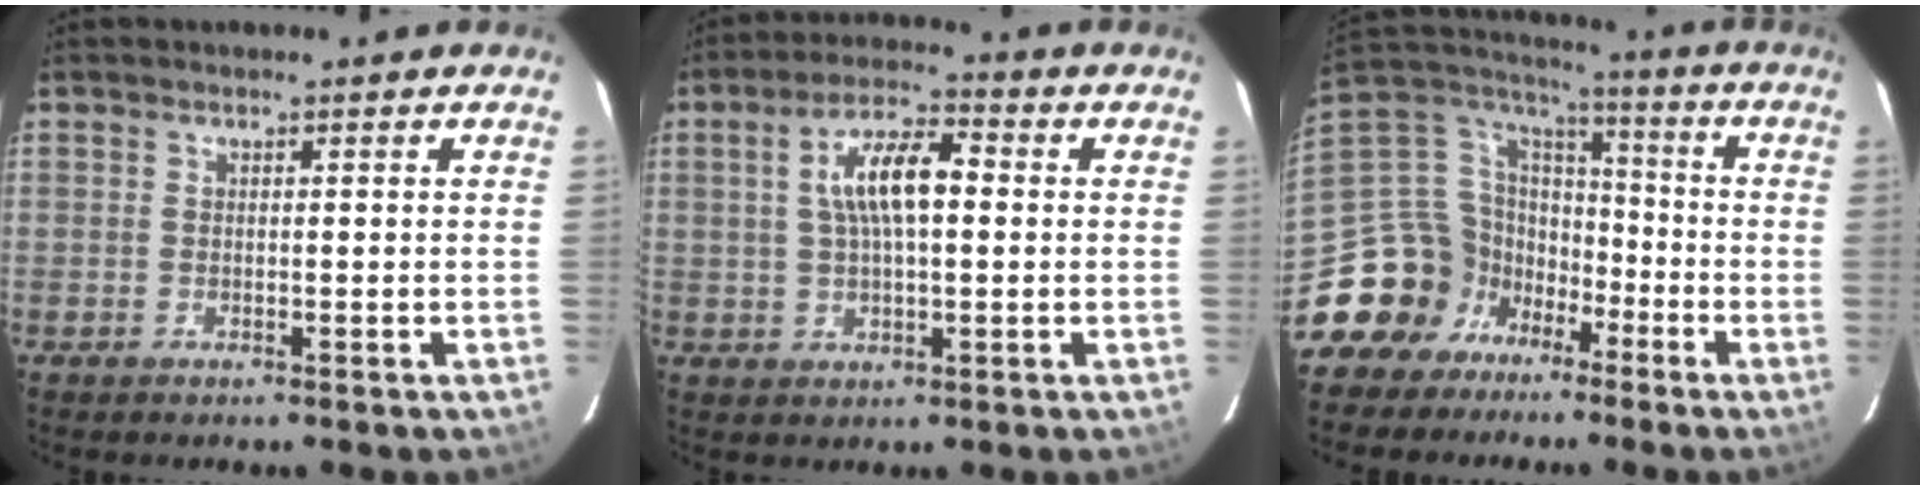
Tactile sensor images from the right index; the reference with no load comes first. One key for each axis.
{"total": 9.2, "fx": 1.3, "fy": 3.4, "fz": 8.5, "tx": -0.156, "ty": 0.018, "tz": 0.024}
{"total": 15.2, "fx": -8.7, "fy": 11.9, "fz": 3.9, "tx": -0.101, "ty": 0.052, "tz": -0.157}